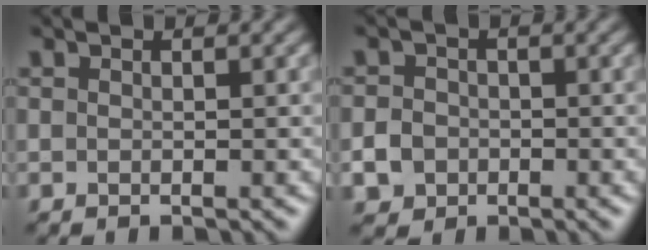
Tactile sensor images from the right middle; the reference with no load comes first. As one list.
[{"total": 4.1, "force": [-1.8, 3.5, 1.3], "torque": [-0.009, -0.006, -0.043]}]